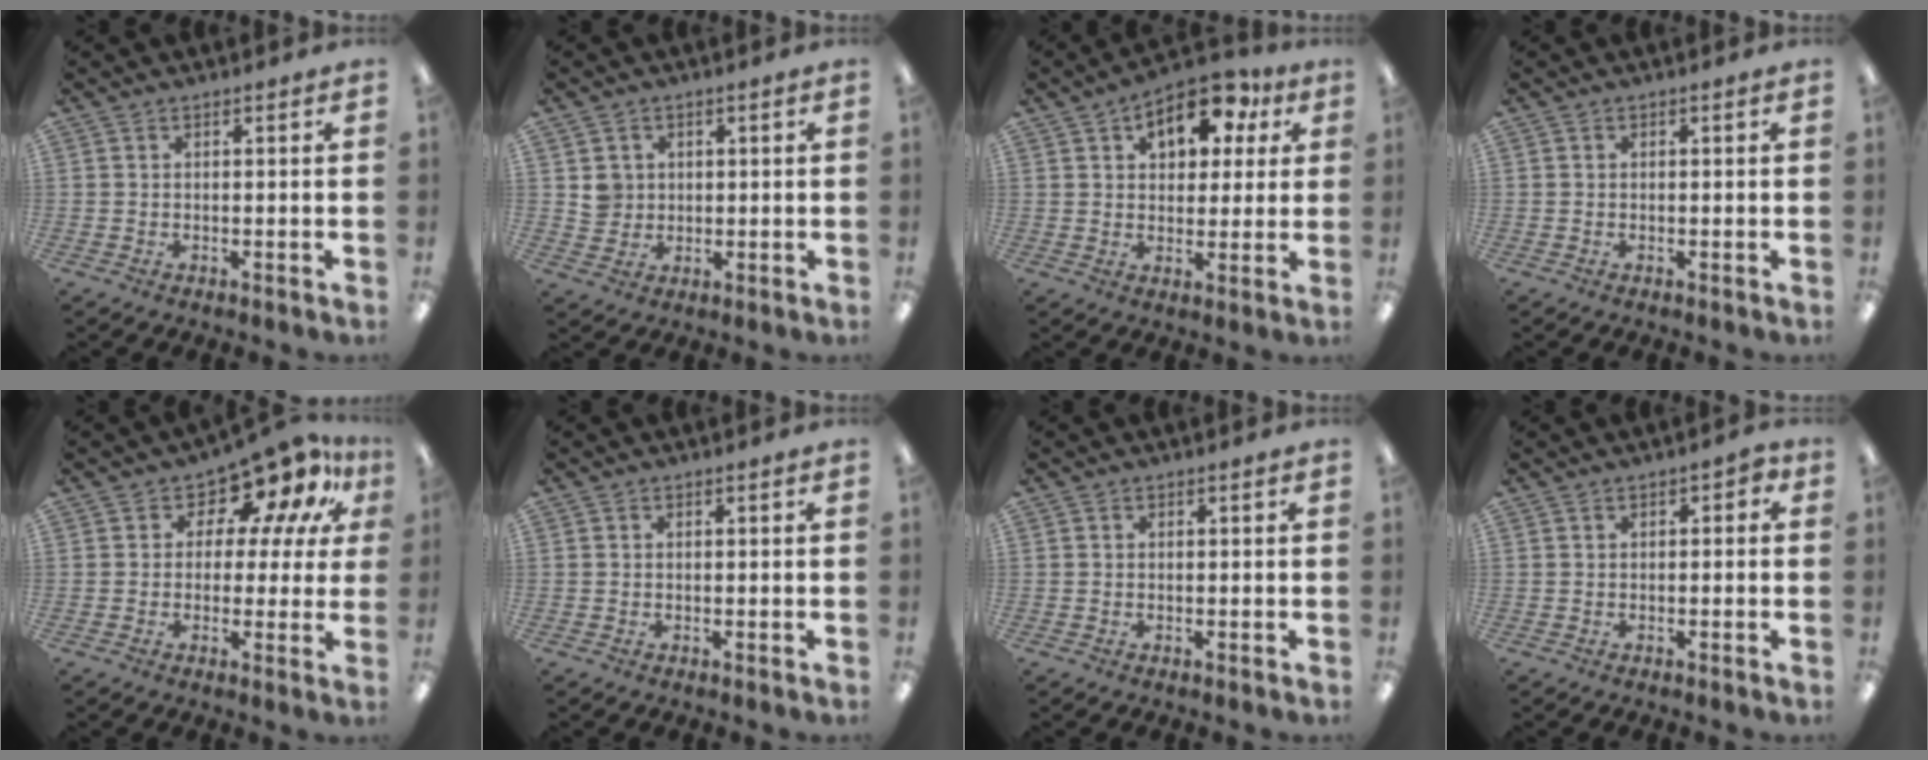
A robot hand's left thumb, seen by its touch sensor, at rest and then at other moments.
{"total": 4.2, "force": [1.0, 4.0, 0.7], "torque": [-0.009, 0.002, 0.015]}
{"total": 12.7, "force": [6.4, 7.6, 8.0], "torque": [-0.106, -0.013, 0.106]}
{"total": 0.0}
{"total": 10.8, "force": [7.9, 5.4, 5.0], "torque": [-0.089, -0.062, 0.141]}
{"total": 0.0}
{"total": 0.0}
{"total": 1.8, "force": [-0.4, 1.2, 1.2], "torque": [-0.023, 0.006, -0.008]}